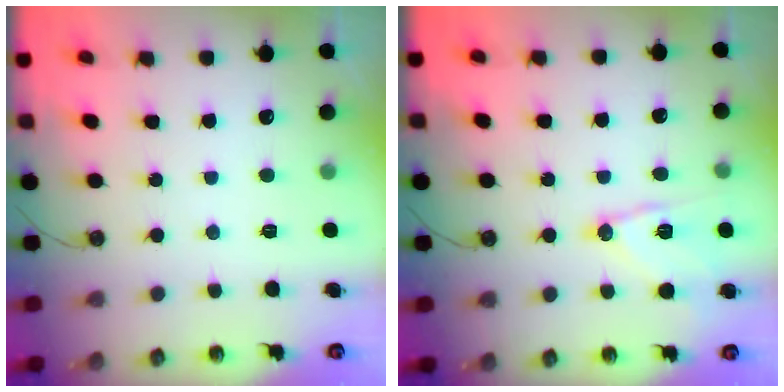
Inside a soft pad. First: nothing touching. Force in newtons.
{"total": 12.1, "press": 12.0, "slide": 0.7}